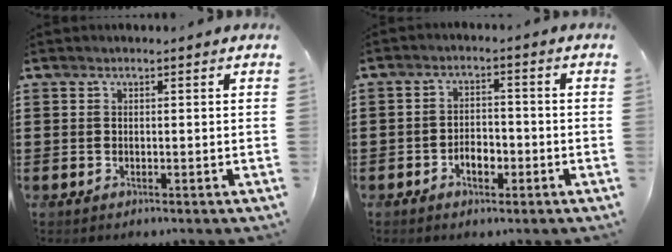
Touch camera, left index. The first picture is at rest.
{"total": 3.6, "force": [-1.7, 2.0, 2.5], "torque": [-0.039, 0.002, -0.034]}